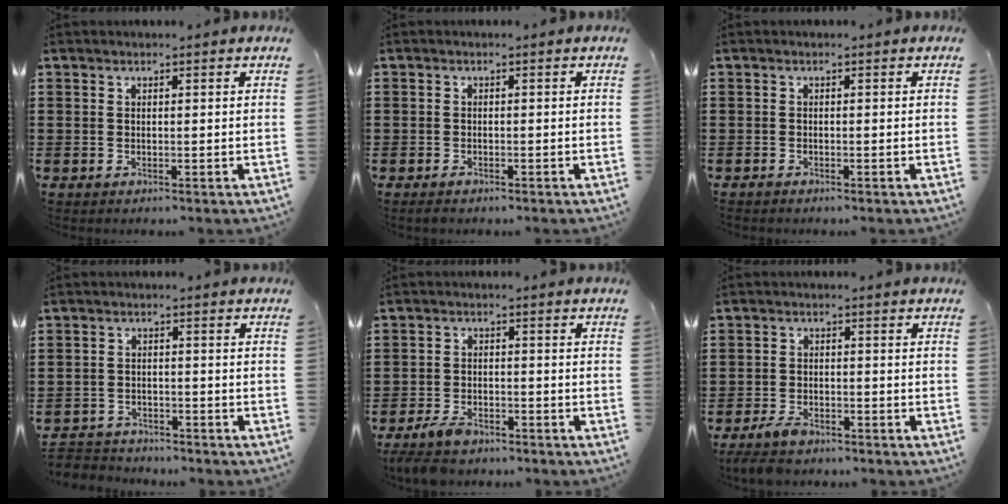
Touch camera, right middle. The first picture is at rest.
{"total": 1.0, "force": [-0.8, 0.5, 0.4], "torque": [-0.008, 0.000, -0.017]}
{"total": 0.6, "force": [-0.5, 0.1, 0.2], "torque": [-0.005, -0.003, -0.010]}
{"total": 3.3, "force": [-3.2, 0.9, -0.4], "torque": [-0.001, 0.001, -0.071]}
{"total": 3.9, "force": [-3.4, 1.3, 1.3], "torque": [-0.039, 0.002, -0.074]}
{"total": 3.5, "force": [-3.1, 1.2, 1.2], "torque": [-0.030, 0.004, -0.064]}